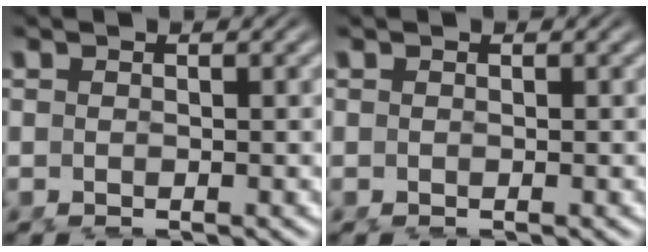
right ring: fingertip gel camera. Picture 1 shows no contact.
{"total": 0.0}